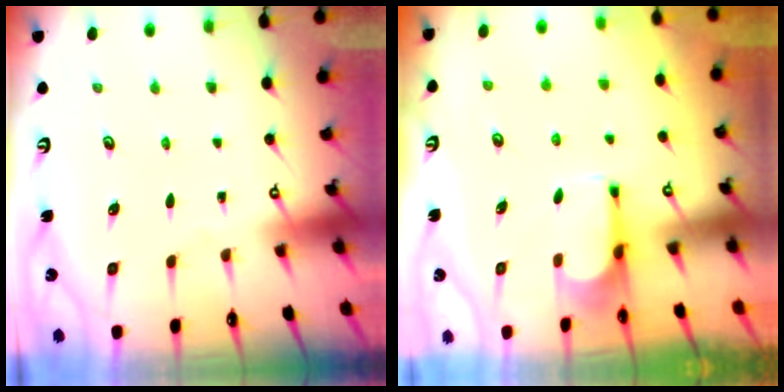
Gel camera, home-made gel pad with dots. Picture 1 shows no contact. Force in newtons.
{"total": 5.1, "press": 5.0, "slide": 0.6}